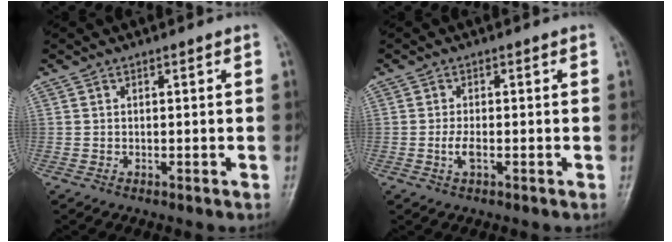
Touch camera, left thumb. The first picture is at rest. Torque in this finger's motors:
{"motor_torque": [-0.35, 0.29, 0.05, -0.03, -0.01]}